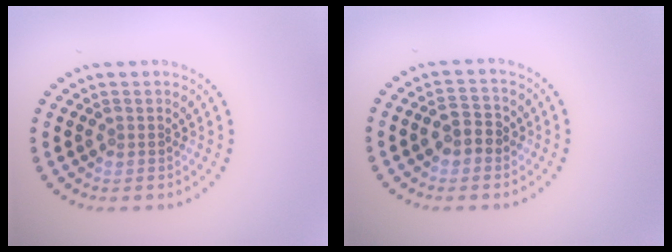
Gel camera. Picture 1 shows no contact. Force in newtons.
{"total": 2.4, "press": 2.4, "slide": 0.3}